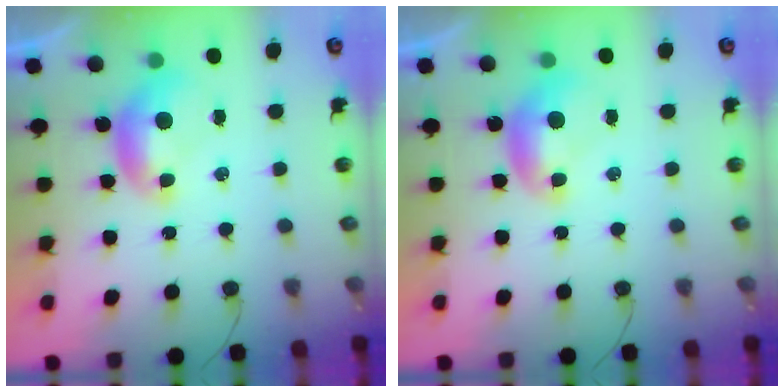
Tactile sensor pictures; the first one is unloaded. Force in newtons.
{"total": 0.0}